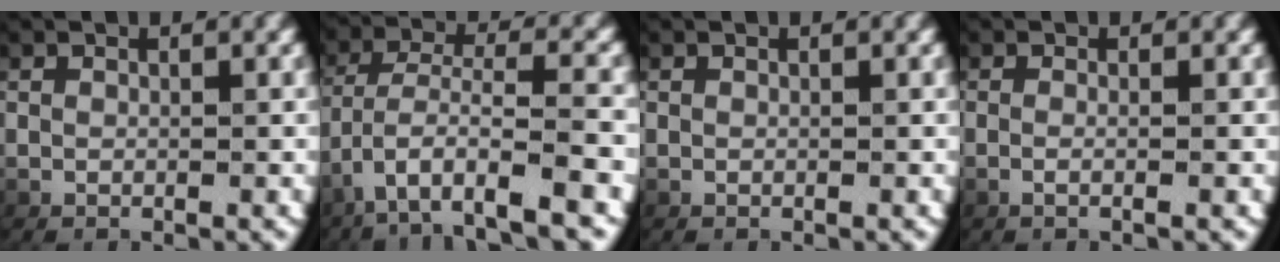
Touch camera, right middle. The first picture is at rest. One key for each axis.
{"total": 5.1, "fx": -2.5, "fy": 1.4, "fz": 4.2, "tx": -0.091, "ty": -0.016, "tz": -0.026}
{"total": 0.0}
{"total": 1.2, "fx": -0.7, "fy": -0.2, "fz": 0.9, "tx": -0.032, "ty": -0.007, "tz": -0.009}